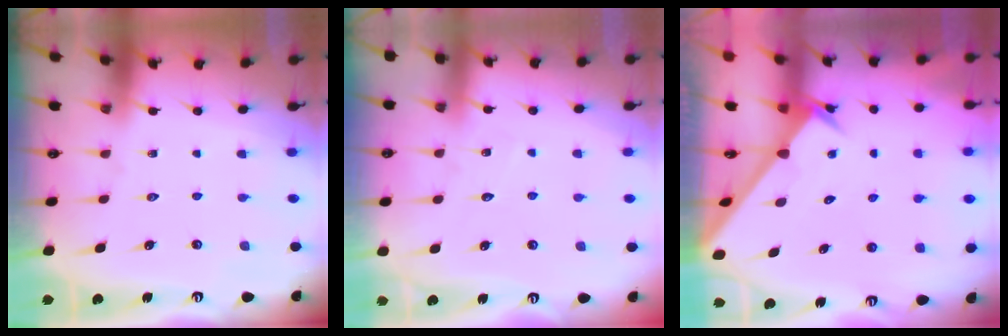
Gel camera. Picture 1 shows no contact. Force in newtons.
{"total": 3.3, "press": 3.3, "slide": 0.3}
{"total": 2.7, "press": 2.7, "slide": 0.2}